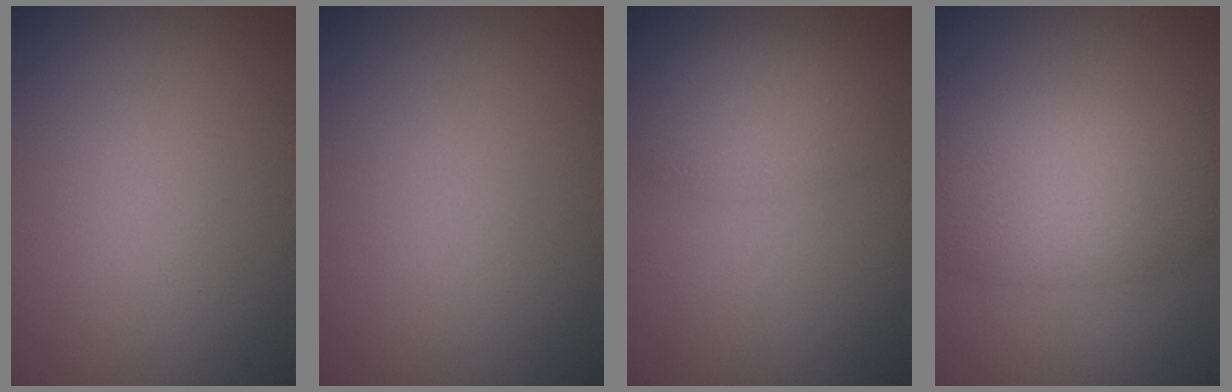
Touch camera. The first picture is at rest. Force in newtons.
{"total": 0.0}
{"total": 2.8, "press": 2.8, "slide": 0.1}
{"total": 6.2, "press": 6.2, "slide": 0.3}